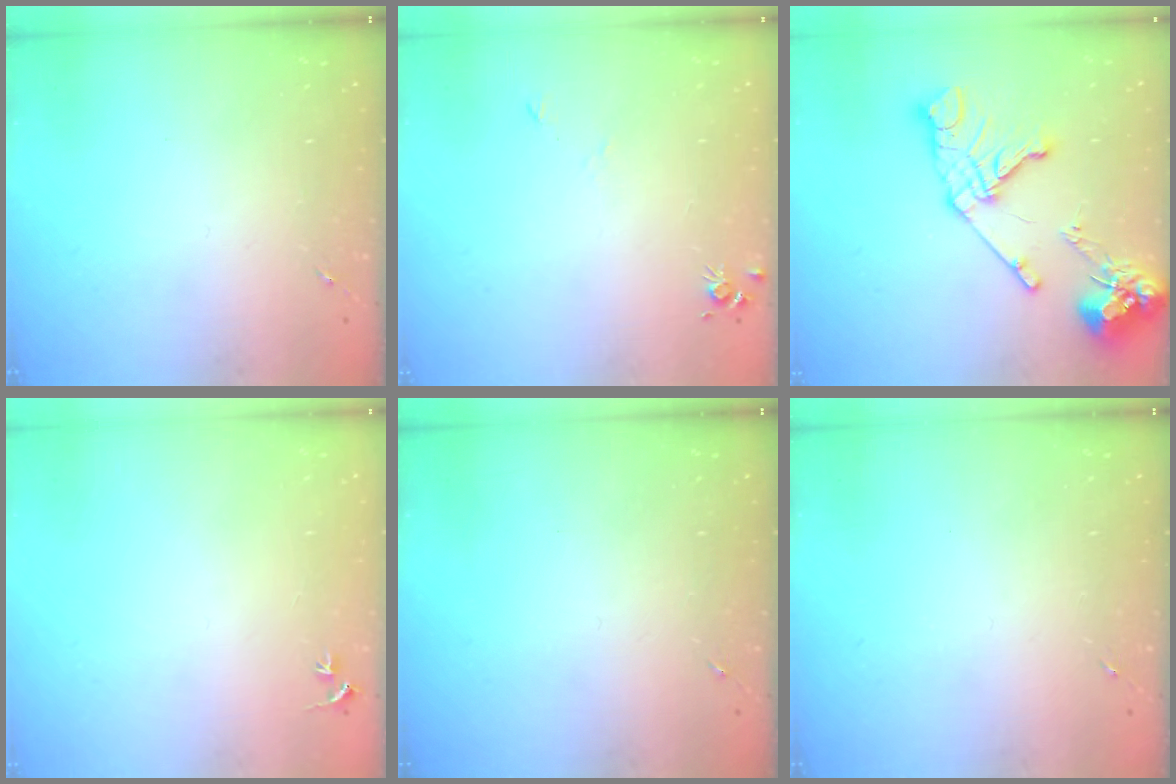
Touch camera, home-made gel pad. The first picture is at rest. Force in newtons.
{"total": 5.2, "press": 5.2, "slide": 0.7}
{"total": 16.5, "press": 16.3, "slide": 2.0}
{"total": 2.3, "press": 2.3, "slide": 0.2}
{"total": 0.0}
{"total": 0.0}